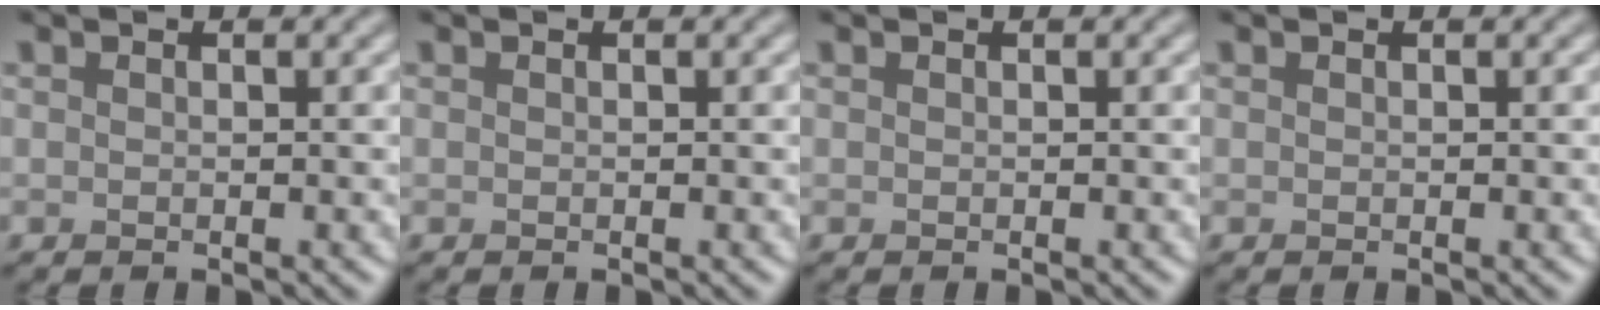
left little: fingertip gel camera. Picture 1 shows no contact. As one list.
[{"total": 0.0}, {"total": 0.0}, {"total": 0.0}]